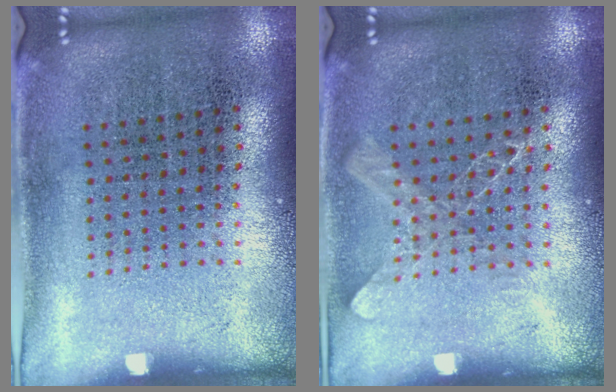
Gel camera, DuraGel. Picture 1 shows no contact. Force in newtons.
{"total": 1.3, "press": 1.2, "slide": 0.3}